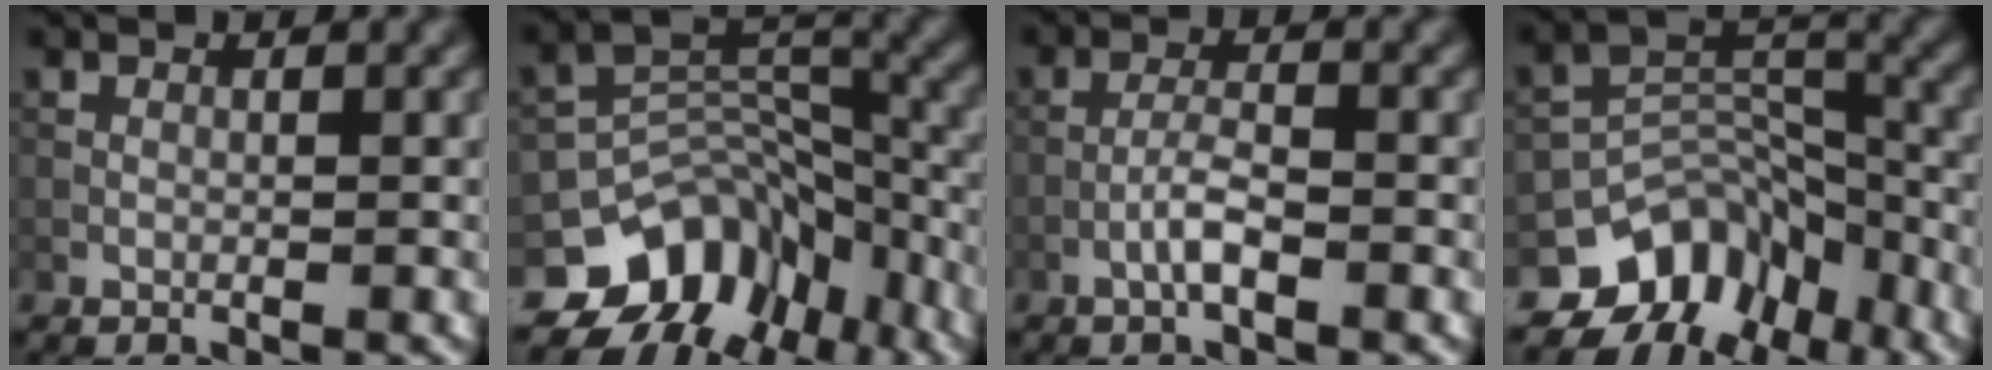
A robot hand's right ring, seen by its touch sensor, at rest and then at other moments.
{"total": 9.0, "force": [-5.7, 6.1, 3.4], "torque": [-0.041, 0.006, -0.097]}
{"total": 2.3, "force": [-1.2, 0.4, 1.9], "torque": [-0.038, 0.008, -0.027]}
{"total": 8.3, "force": [-5.9, 5.3, 2.6], "torque": [-0.018, 0.010, -0.095]}